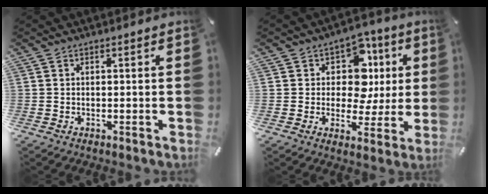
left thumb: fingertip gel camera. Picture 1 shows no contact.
{"total": 11.6, "force": [2.8, 9.2, 6.4], "torque": [-0.083, -0.017, 0.051]}